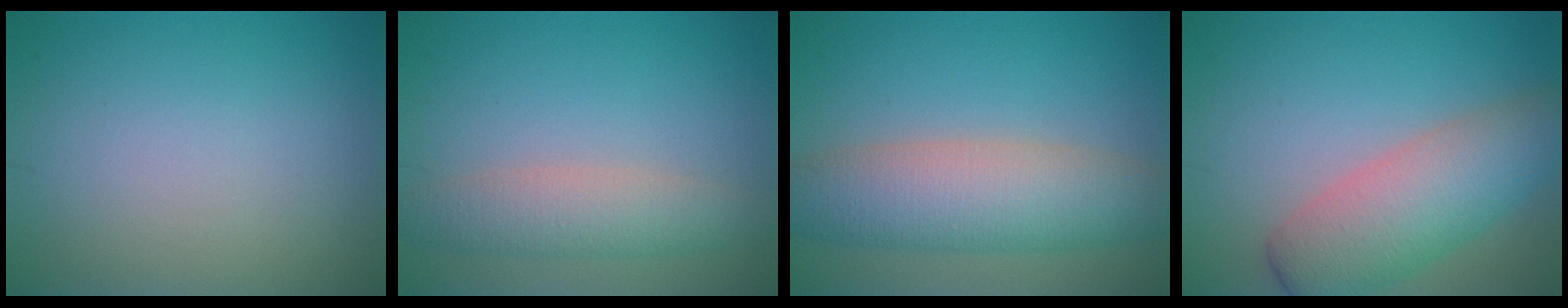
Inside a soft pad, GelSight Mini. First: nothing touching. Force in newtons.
{"total": 3.8, "press": 3.8, "slide": 0.5}
{"total": 7.6, "press": 7.6, "slide": 0.3}
{"total": 6.9, "press": 6.9, "slide": 0.3}